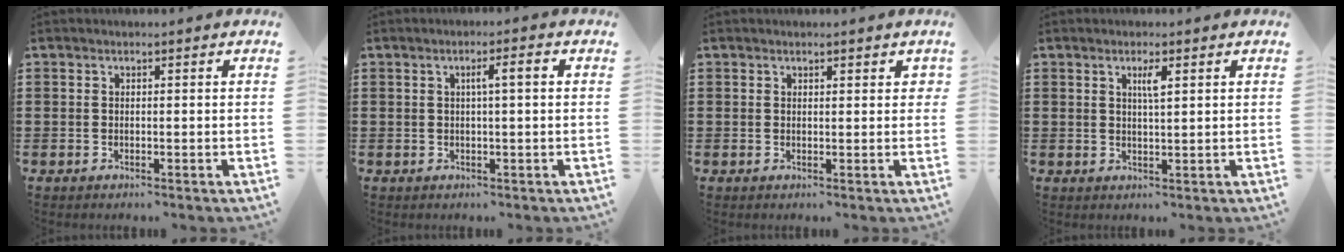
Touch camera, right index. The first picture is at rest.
{"total": 2.6, "force": [0.2, 0.1, 2.6], "torque": [-0.046, -0.001, 0.000]}
{"total": 0.8, "force": [0.4, 0.6, 0.3], "torque": [0.000, 0.001, 0.006]}
{"total": 2.3, "force": [1.0, 0.3, 2.0], "torque": [-0.035, -0.001, 0.013]}